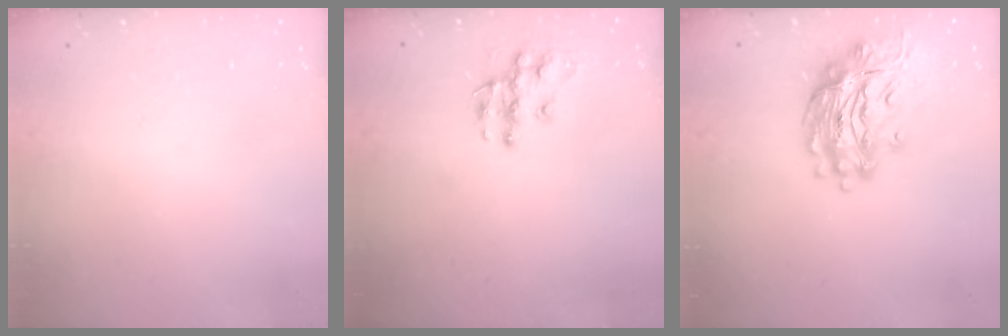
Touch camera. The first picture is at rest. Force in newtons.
{"total": 10.0, "press": 10.0, "slide": 0.6}
{"total": 16.8, "press": 16.7, "slide": 1.9}